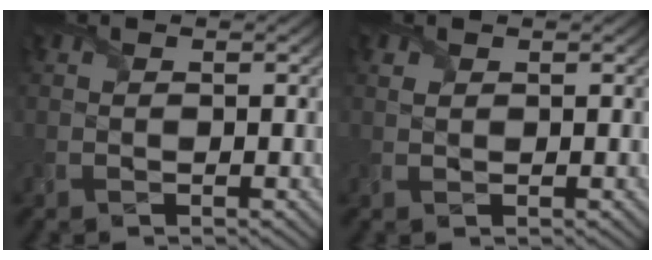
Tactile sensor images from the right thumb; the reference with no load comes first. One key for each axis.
{"total": 0.9, "fx": 0.5, "fy": 0.5, "fz": 0.4, "tx": -0.015, "ty": 0.002, "tz": 0.010}